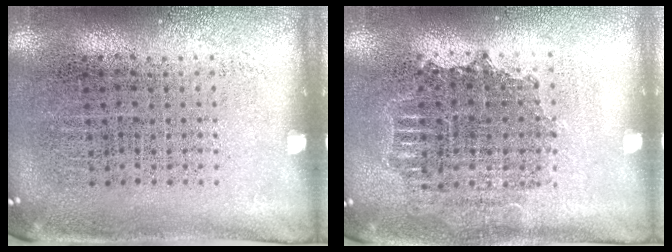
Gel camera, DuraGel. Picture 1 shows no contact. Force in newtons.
{"total": 1.2, "press": 1.1, "slide": 0.5}